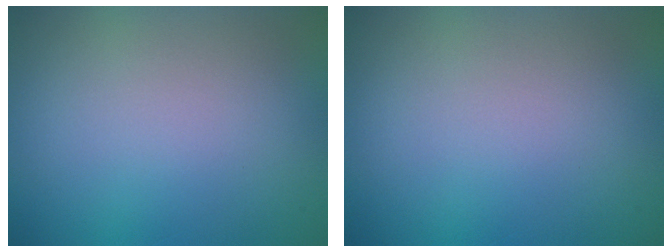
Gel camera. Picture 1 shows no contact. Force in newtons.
{"total": 0.0}